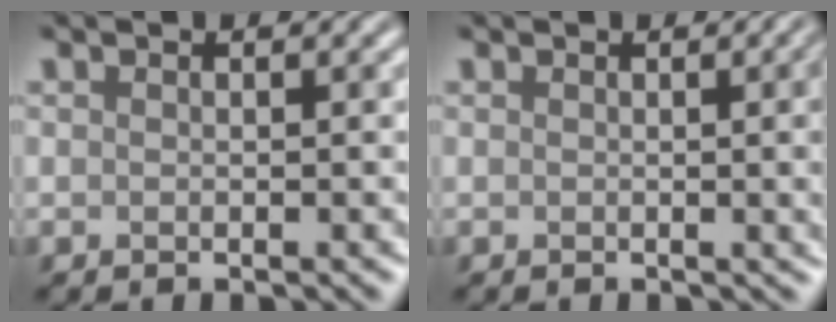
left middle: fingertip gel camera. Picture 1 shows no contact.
{"total": 5.6, "force": [0.3, 2.2, 5.1], "torque": [-0.029, 0.009, 0.003]}